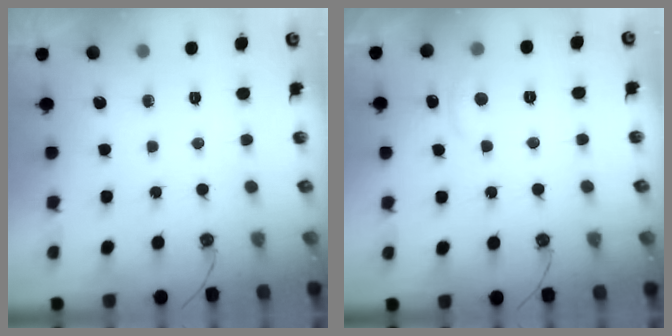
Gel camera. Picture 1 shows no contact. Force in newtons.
{"total": 1.4, "press": 1.3, "slide": 0.7}